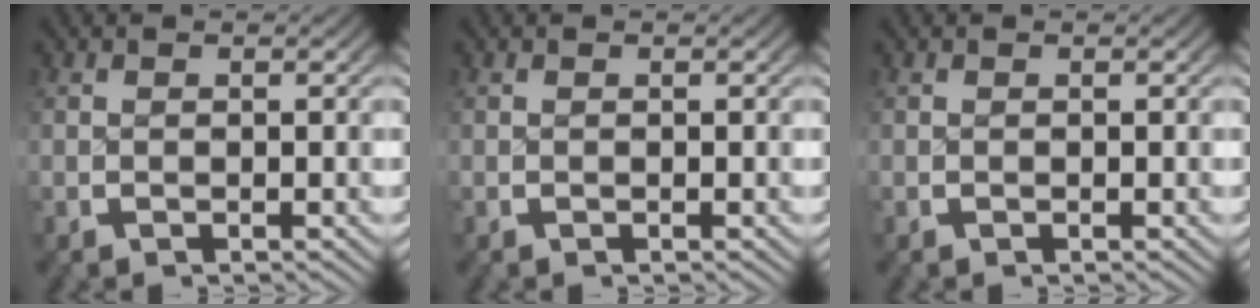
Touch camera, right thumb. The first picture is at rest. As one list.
[{"total": 0.0}, {"total": 0.0}]